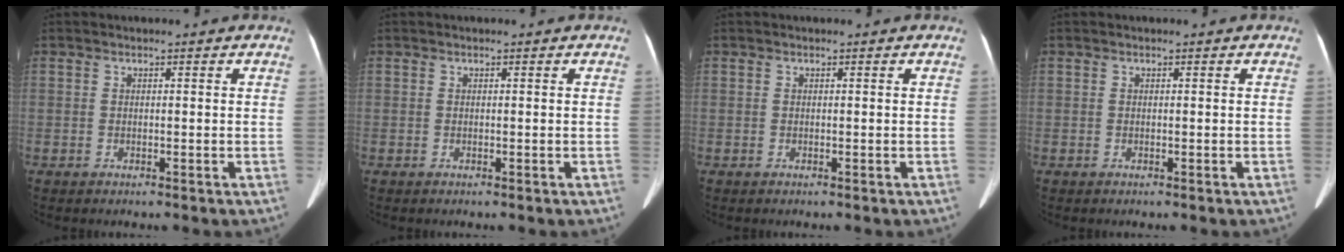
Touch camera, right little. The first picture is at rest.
{"total": 0.0}
{"total": 0.0}
{"total": 0.0}